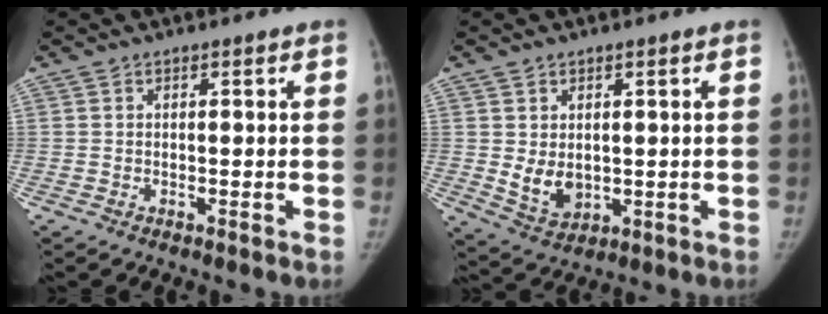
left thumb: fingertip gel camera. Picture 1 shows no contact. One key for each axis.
{"total": 5.9, "fx": 0.1, "fy": 4.4, "fz": 3.8, "tx": -0.051, "ty": -0.015, "tz": 0.021}